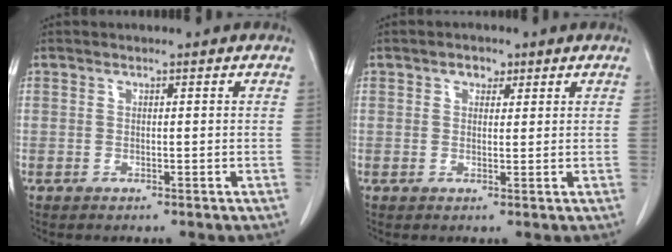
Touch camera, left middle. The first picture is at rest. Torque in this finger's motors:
{"motor_torque": [0.40, -0.16, -0.06, 0.00]}